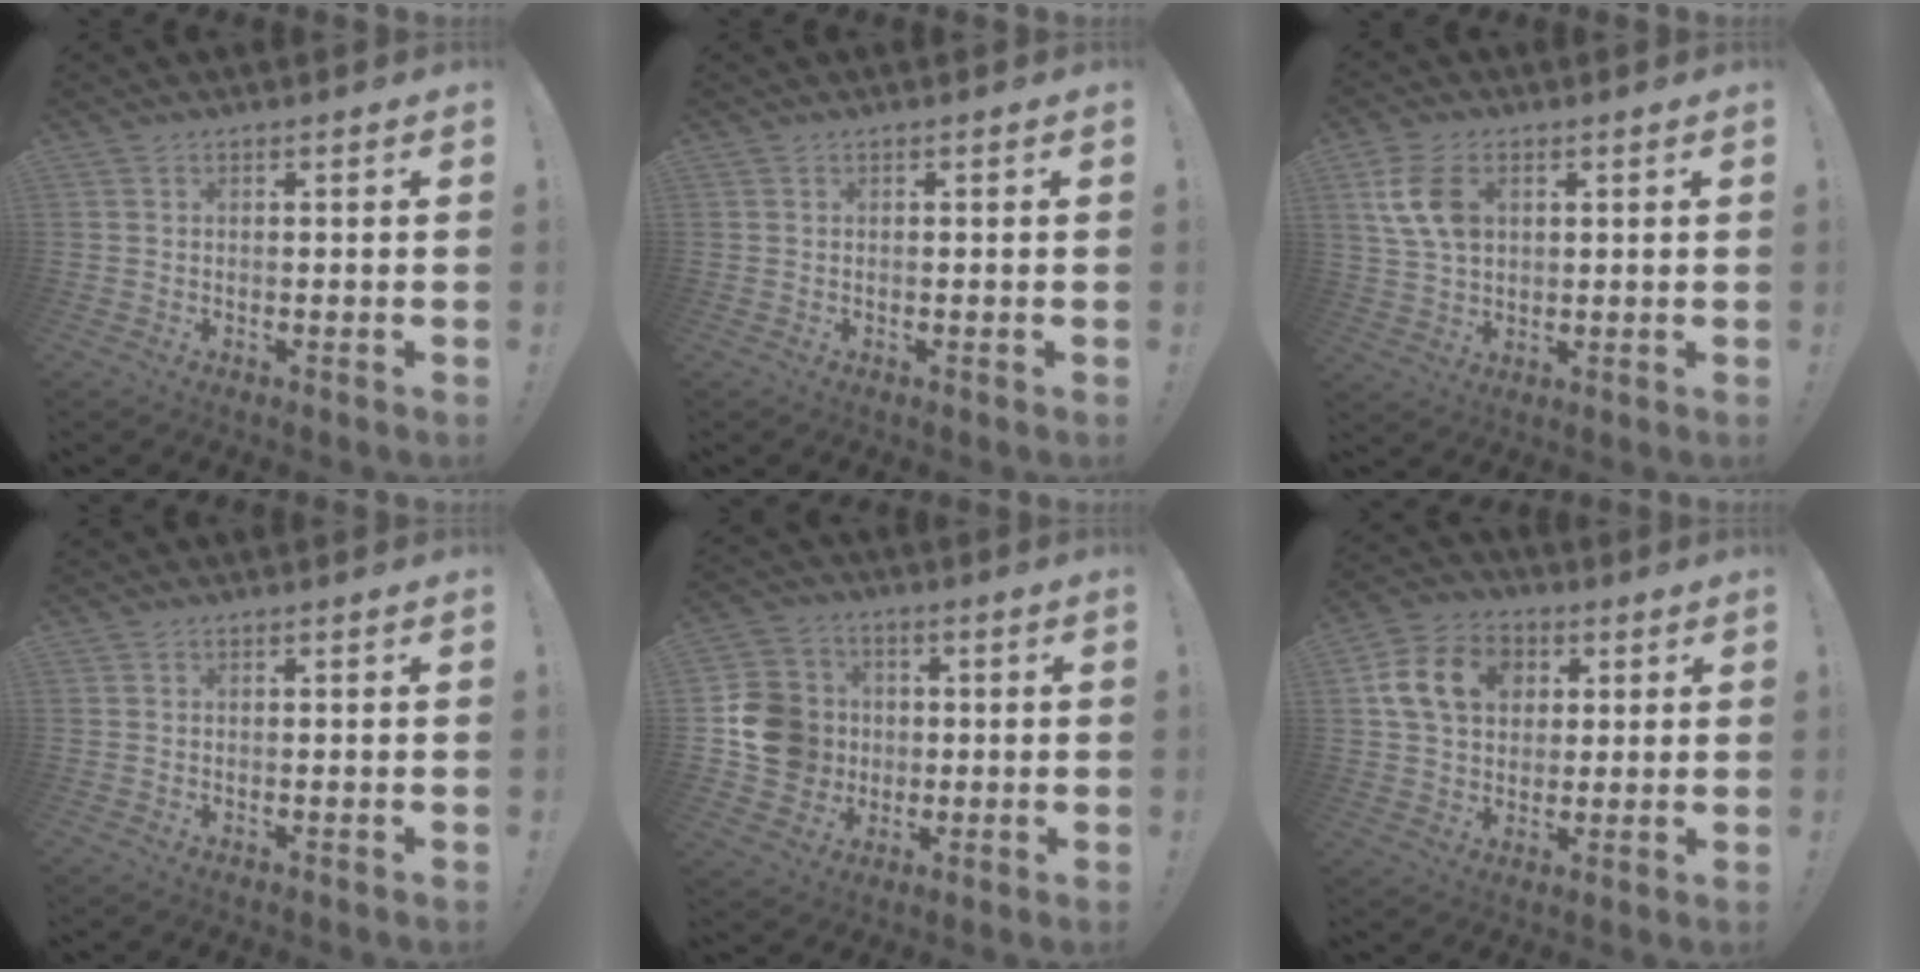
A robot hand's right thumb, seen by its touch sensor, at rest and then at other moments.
{"total": 0.0}
{"total": 11.3, "force": [3.4, 7.9, 7.3], "torque": [-0.146, 0.005, 0.067]}
{"total": 0.0}
{"total": 14.8, "force": [-0.6, 13.5, 6.0], "torque": [-0.087, 0.013, 0.000]}
{"total": 15.1, "force": [4.1, 11.9, 8.4], "torque": [-0.132, 0.004, 0.084]}